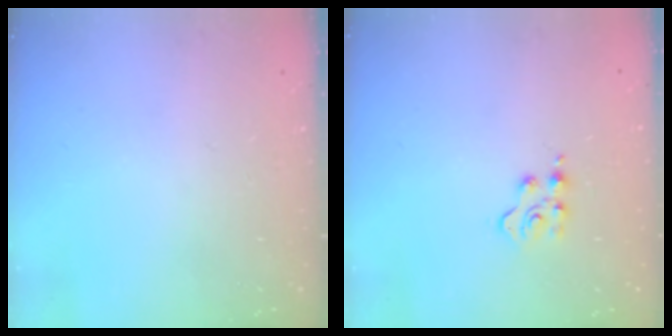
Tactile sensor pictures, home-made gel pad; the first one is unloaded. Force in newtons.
{"total": 3.4, "press": 3.4, "slide": 0.5}